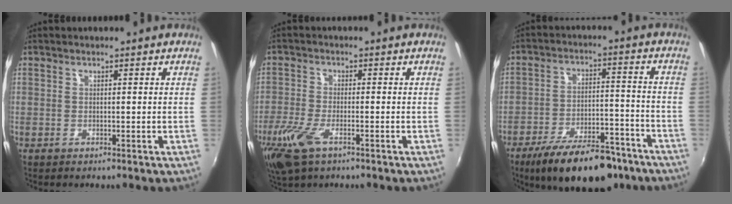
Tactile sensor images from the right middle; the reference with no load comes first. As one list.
[{"total": 8.9, "force": [-4.9, 3.6, 6.6], "torque": [-0.159, -0.028, -0.093]}, {"total": 18.8, "force": [-14.1, 6.8, 10.5], "torque": [-0.186, -0.017, -0.204]}]